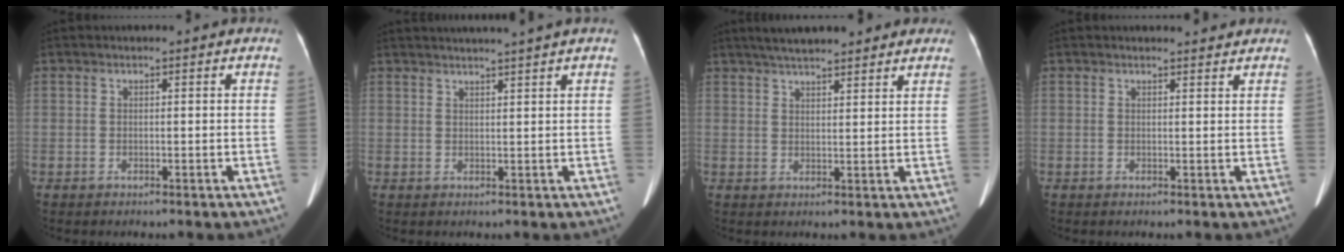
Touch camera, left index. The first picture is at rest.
{"total": 6.6, "force": [5.9, -1.4, 2.8], "torque": [-0.032, 0.015, 0.070]}
{"total": 12.1, "force": [10.3, 2.2, 6.1], "torque": [-0.084, 0.035, 0.140]}
{"total": 2.3, "force": [2.3, 0.2, 0.3], "torque": [-0.008, -0.002, 0.024]}